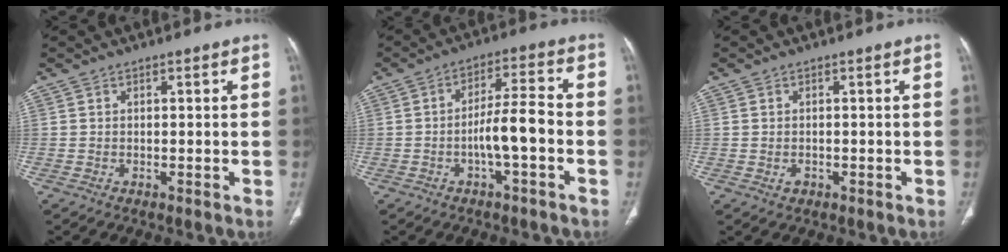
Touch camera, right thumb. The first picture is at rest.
{"total": 7.7, "force": [-2.4, 1.7, 7.1], "torque": [-0.129, 0.032, -0.041]}
{"total": 1.3, "force": [-0.4, 1.0, 0.7], "torque": [-0.012, 0.004, -0.001]}